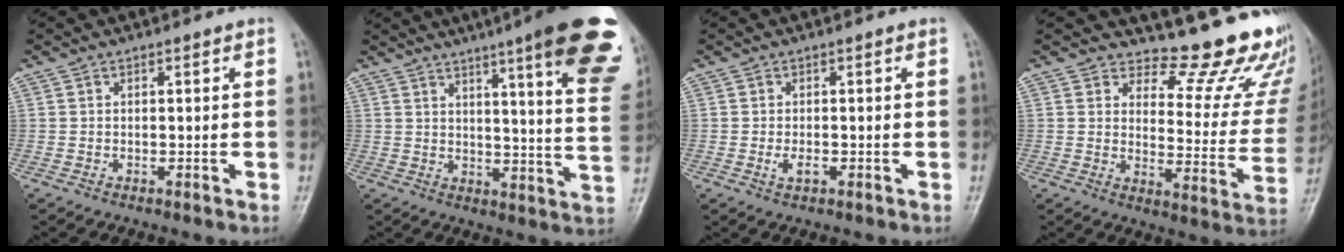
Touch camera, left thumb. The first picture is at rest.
{"total": 23.1, "force": [13.9, 3.1, 18.2], "torque": [-0.203, -0.059, 0.166]}
{"total": 1.9, "force": [-0.5, 1.0, 1.6], "torque": [-0.030, 0.000, -0.009]}
{"total": 16.2, "force": [14.6, 4.8, 5.4], "torque": [-0.016, -0.156, 0.165]}